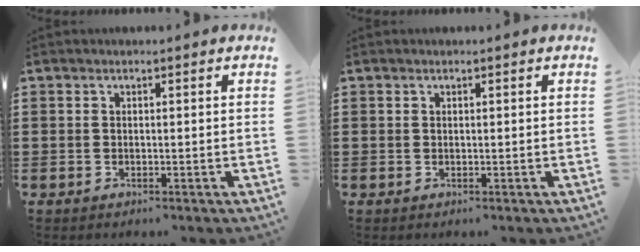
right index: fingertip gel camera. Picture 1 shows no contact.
{"total": 0.0}